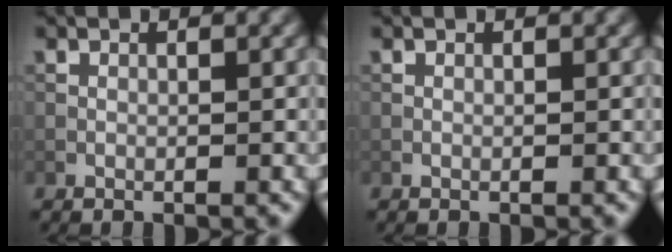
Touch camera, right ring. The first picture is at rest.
{"total": 0.0}